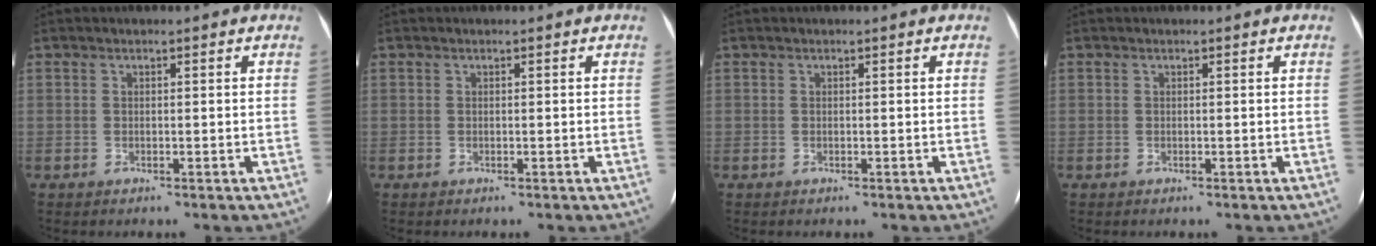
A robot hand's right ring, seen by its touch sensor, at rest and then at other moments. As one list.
[{"total": 0.0}, {"total": 0.0}, {"total": 0.0}]